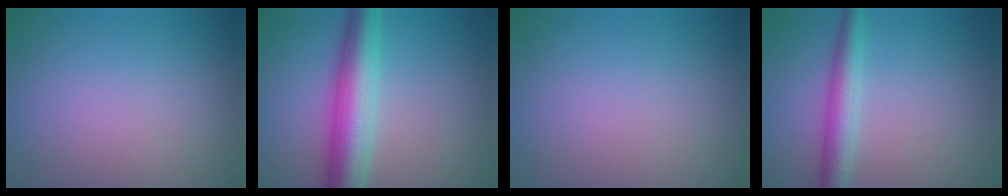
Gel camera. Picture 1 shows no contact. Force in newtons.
{"total": 7.0, "press": 7.0, "slide": 0.1}
{"total": 0.0}
{"total": 3.5, "press": 3.5, "slide": 0.0}